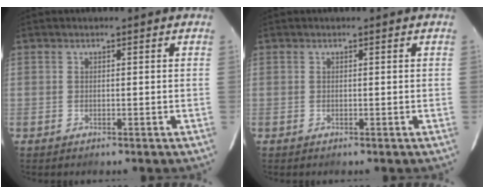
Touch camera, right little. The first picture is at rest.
{"total": 0.0}